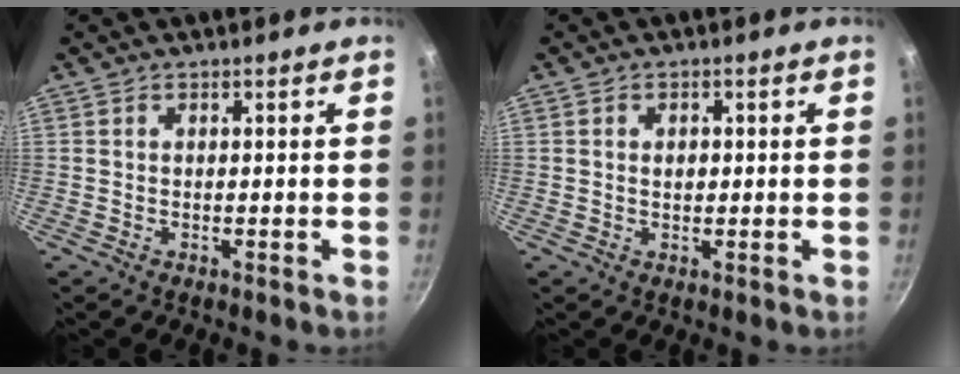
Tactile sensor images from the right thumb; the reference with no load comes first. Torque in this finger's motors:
{"motor_torque": [-0.53, 0.36, 0.15, 0.48, 0.00]}